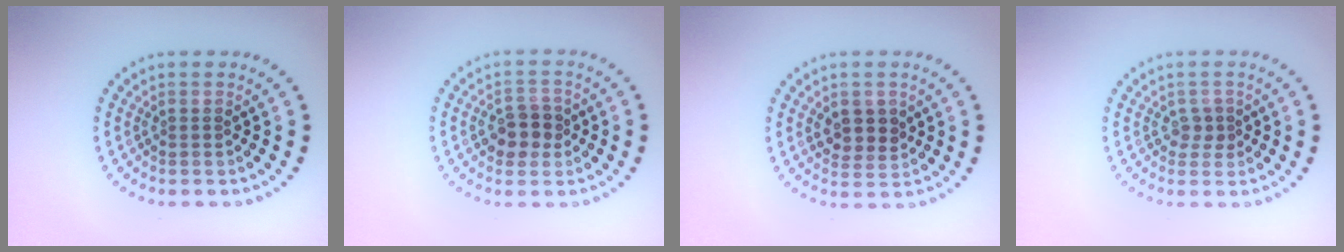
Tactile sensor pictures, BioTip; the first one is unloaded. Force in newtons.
{"total": 2.7, "press": 2.6, "slide": 0.7}
{"total": 2.4, "press": 2.3, "slide": 0.9}
{"total": 1.3, "press": 1.1, "slide": 0.7}